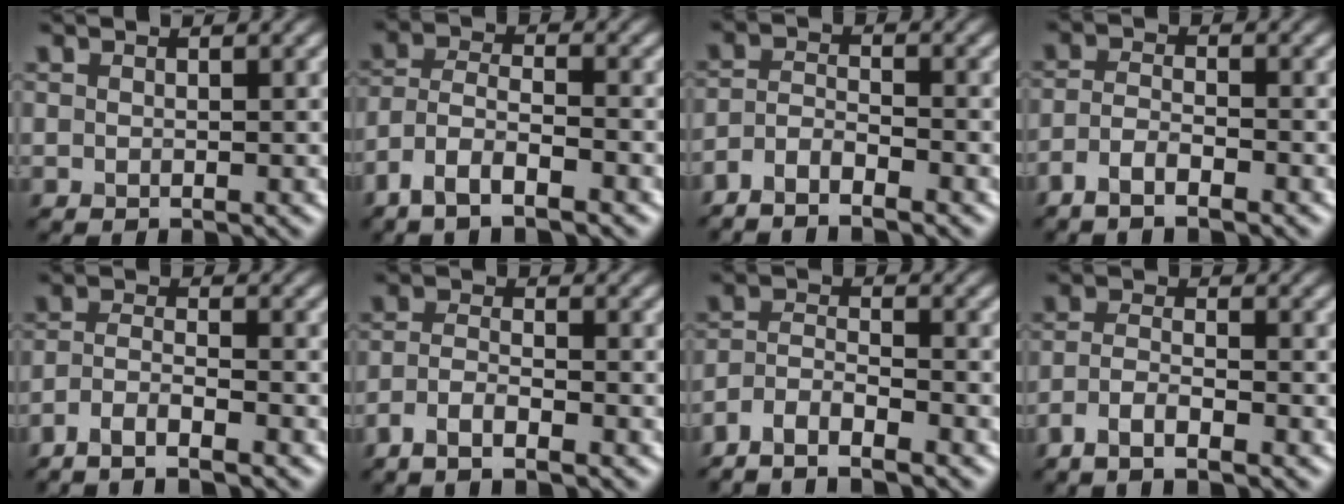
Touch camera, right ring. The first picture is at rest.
{"total": 5.1, "force": [-3.5, 1.5, 3.4], "torque": [-0.067, -0.001, -0.072]}
{"total": 3.2, "force": [-2.6, 0.7, 1.7], "torque": [-0.035, -0.001, -0.057]}
{"total": 2.7, "force": [-2.0, 0.7, 1.8], "torque": [-0.038, 0.000, -0.046]}
{"total": 3.7, "force": [-2.8, 0.6, 2.3], "torque": [-0.044, 0.001, -0.061]}
{"total": 3.0, "force": [-2.1, 0.8, 2.1], "torque": [-0.045, -0.001, -0.049]}
{"total": 4.2, "force": [-3.6, 0.9, 2.1], "torque": [-0.039, -0.003, -0.074]}
{"total": 3.2, "force": [-2.2, 0.8, 2.3], "torque": [-0.048, -0.001, -0.050]}